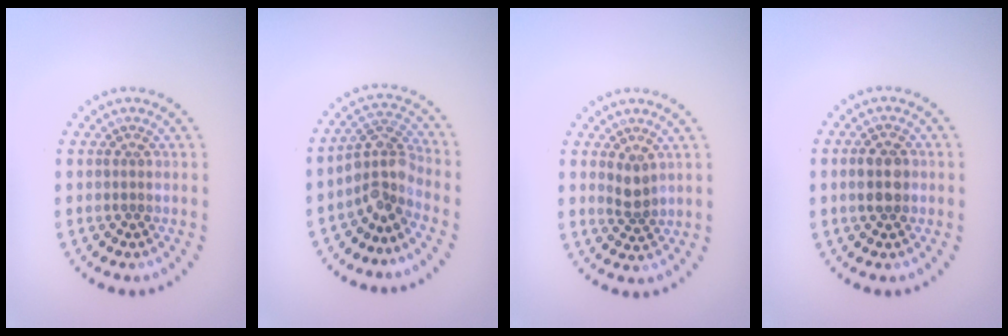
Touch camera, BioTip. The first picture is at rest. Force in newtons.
{"total": 3.6, "press": 2.6, "slide": 2.4}
{"total": 1.8, "press": 1.4, "slide": 1.1}
{"total": 2.4, "press": 2.4, "slide": 0.1}